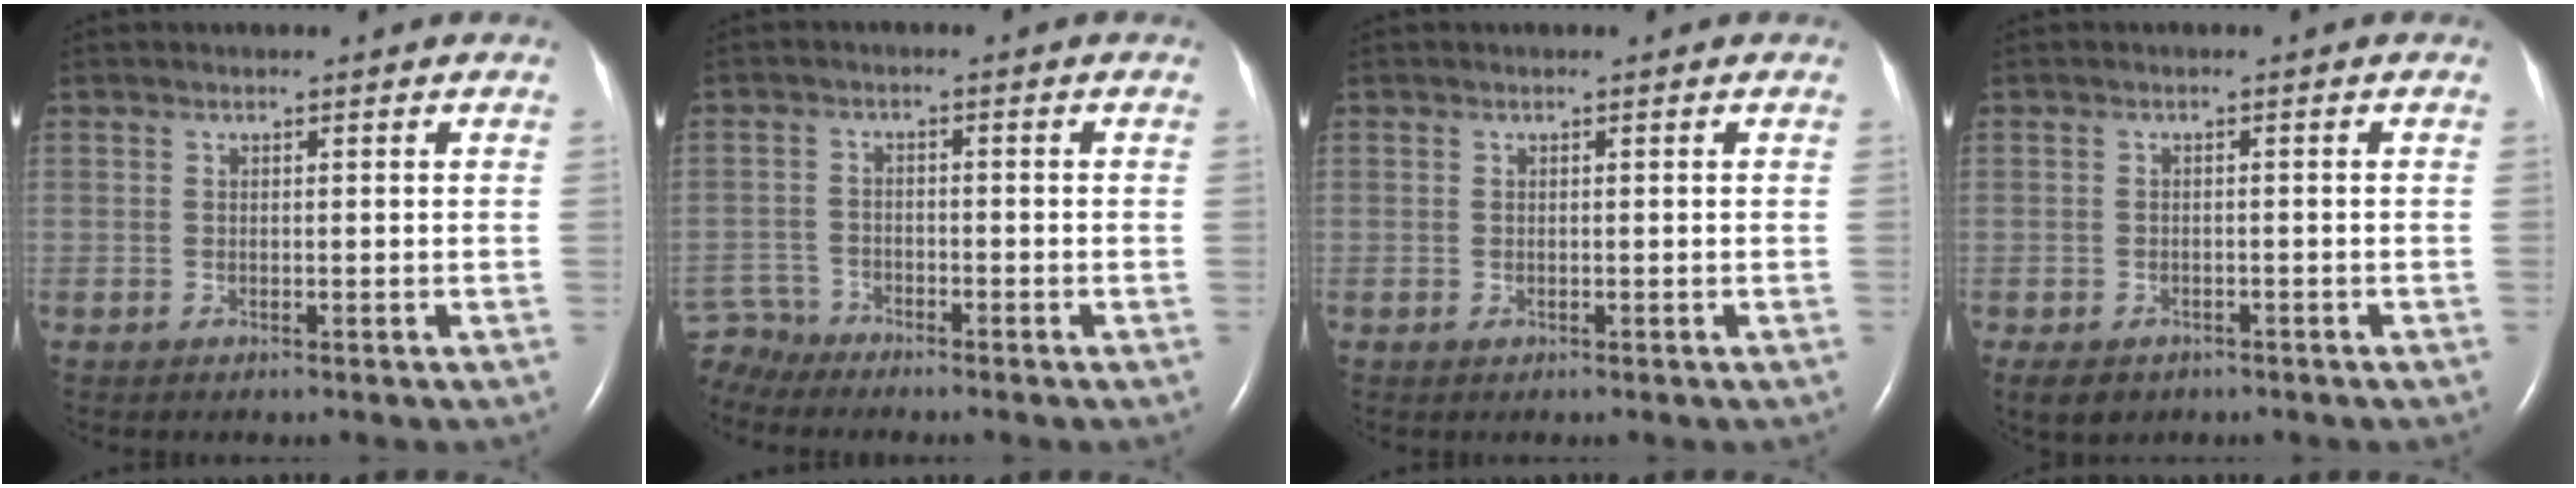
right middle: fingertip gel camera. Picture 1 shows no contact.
{"total": 5.0, "force": [-4.9, 1.0, 0.0], "torque": [-0.003, -0.009, -0.095]}
{"total": 0.0}
{"total": 9.7, "force": [-5.8, 6.7, 3.8], "torque": [-0.099, -0.015, -0.072]}